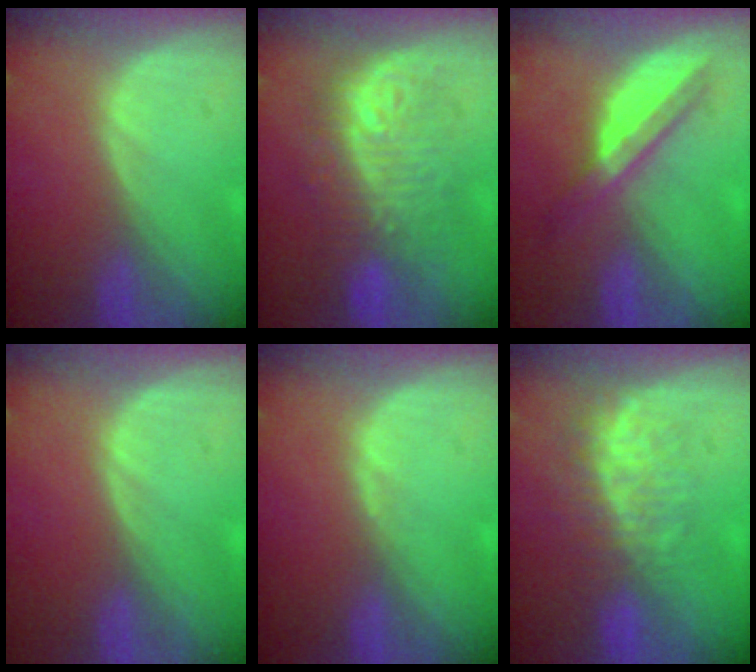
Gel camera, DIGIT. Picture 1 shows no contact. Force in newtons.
{"total": 9.5, "press": 9.5, "slide": 0.5}
{"total": 6.0, "press": 5.3, "slide": 2.8}
{"total": 0.0}
{"total": 0.6, "press": 0.5, "slide": 0.3}
{"total": 8.1, "press": 7.5, "slide": 3.0}